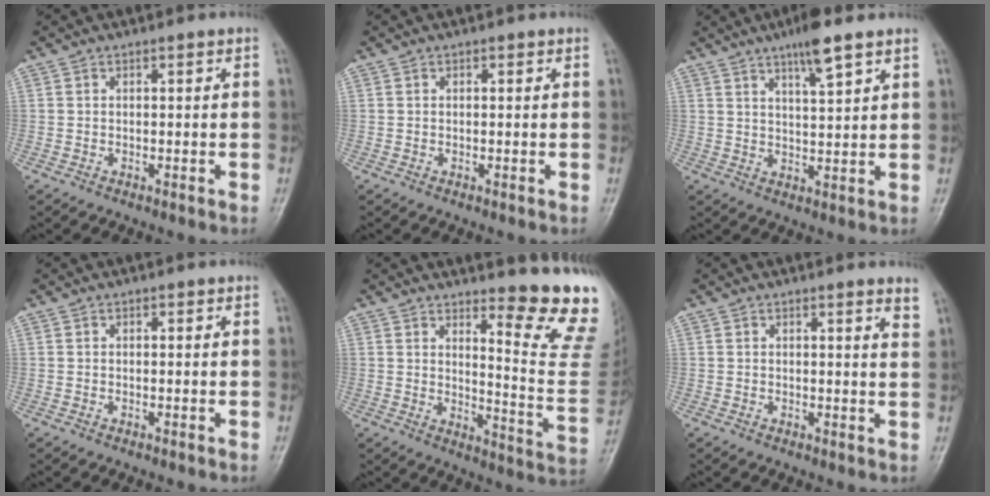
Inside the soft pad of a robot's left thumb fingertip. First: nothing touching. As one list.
[{"total": 0.0}, {"total": 7.0, "force": [4.6, 1.0, 5.1], "torque": [-0.084, -0.025, 0.077]}, {"total": 0.0}, {"total": 15.7, "force": [12.2, 1.6, 9.7], "torque": [-0.104, -0.146, 0.153]}, {"total": 2.5, "force": [2.1, 0.1, 1.4], "torque": [-0.016, -0.017, 0.017]}]